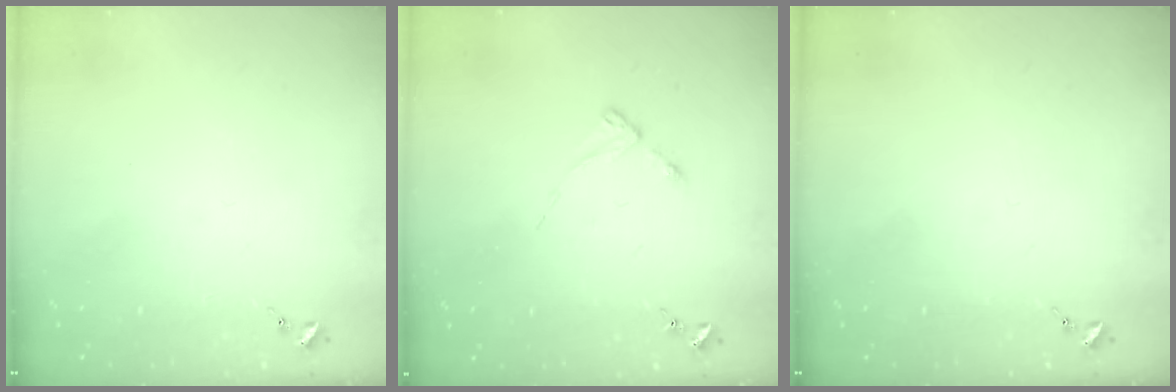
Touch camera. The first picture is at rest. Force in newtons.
{"total": 2.8, "press": 2.8, "slide": 0.3}
{"total": 0.0}